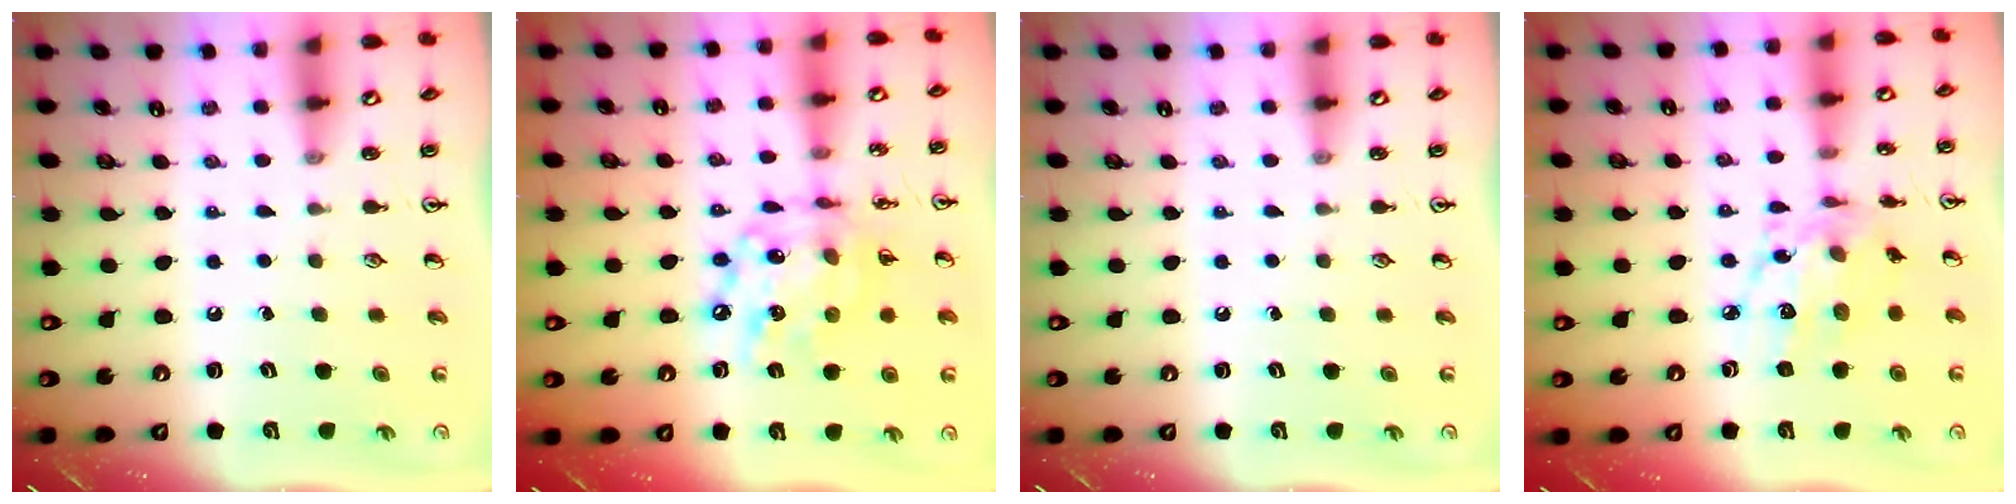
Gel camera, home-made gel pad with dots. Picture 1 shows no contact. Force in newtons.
{"total": 15.2, "press": 15.1, "slide": 1.6}
{"total": 0.0}
{"total": 12.1, "press": 12.1, "slide": 0.8}